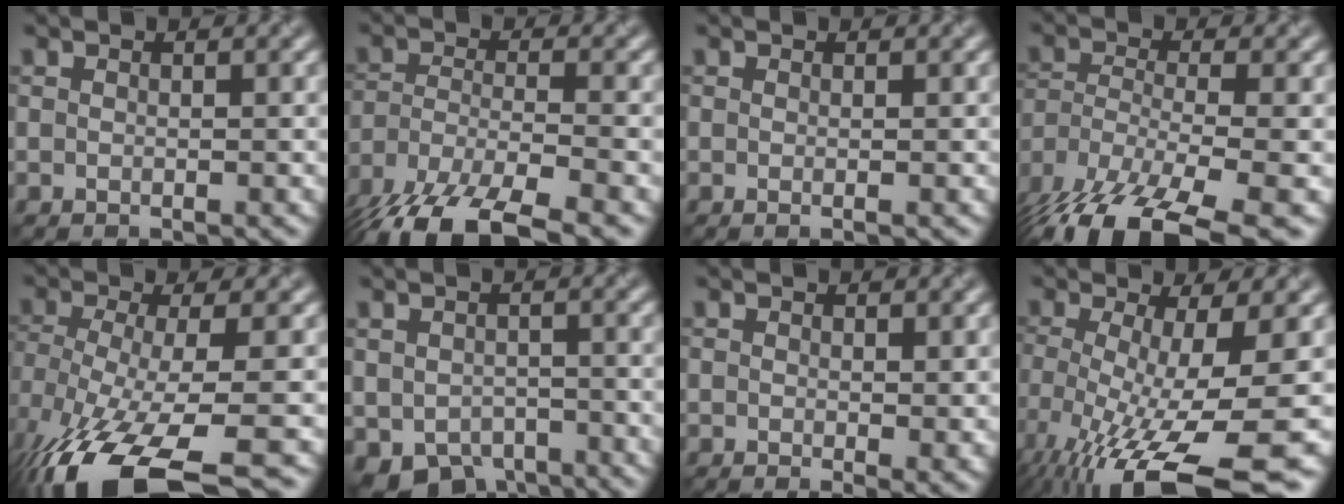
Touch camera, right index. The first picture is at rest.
{"total": 11.2, "force": [-8.3, 3.5, 6.7], "torque": [-0.143, -0.024, -0.151]}
{"total": 0.7, "force": [0.0, 0.1, 0.7], "torque": [-0.010, -0.005, -0.002]}
{"total": 13.6, "force": [-9.7, 4.5, 8.4], "torque": [-0.178, -0.041, -0.147]}
{"total": 11.0, "force": [-6.5, 2.9, 8.4], "torque": [-0.165, -0.017, -0.112]}
{"total": 5.1, "force": [-3.0, 3.2, 2.6], "torque": [-0.043, -0.017, -0.048]}
{"total": 1.7, "force": [0.4, 0.4, 1.6], "torque": [-0.017, -0.013, 0.008]}
{"total": 12.7, "force": [-5.3, 3.6, 10.9], "torque": [-0.199, -0.034, -0.082]}